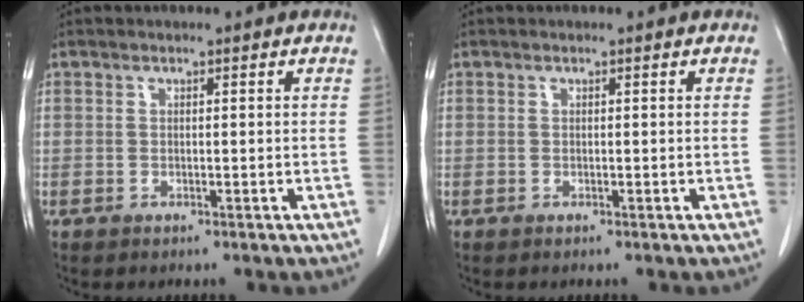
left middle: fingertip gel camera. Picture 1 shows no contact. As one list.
[{"total": 0.0}]